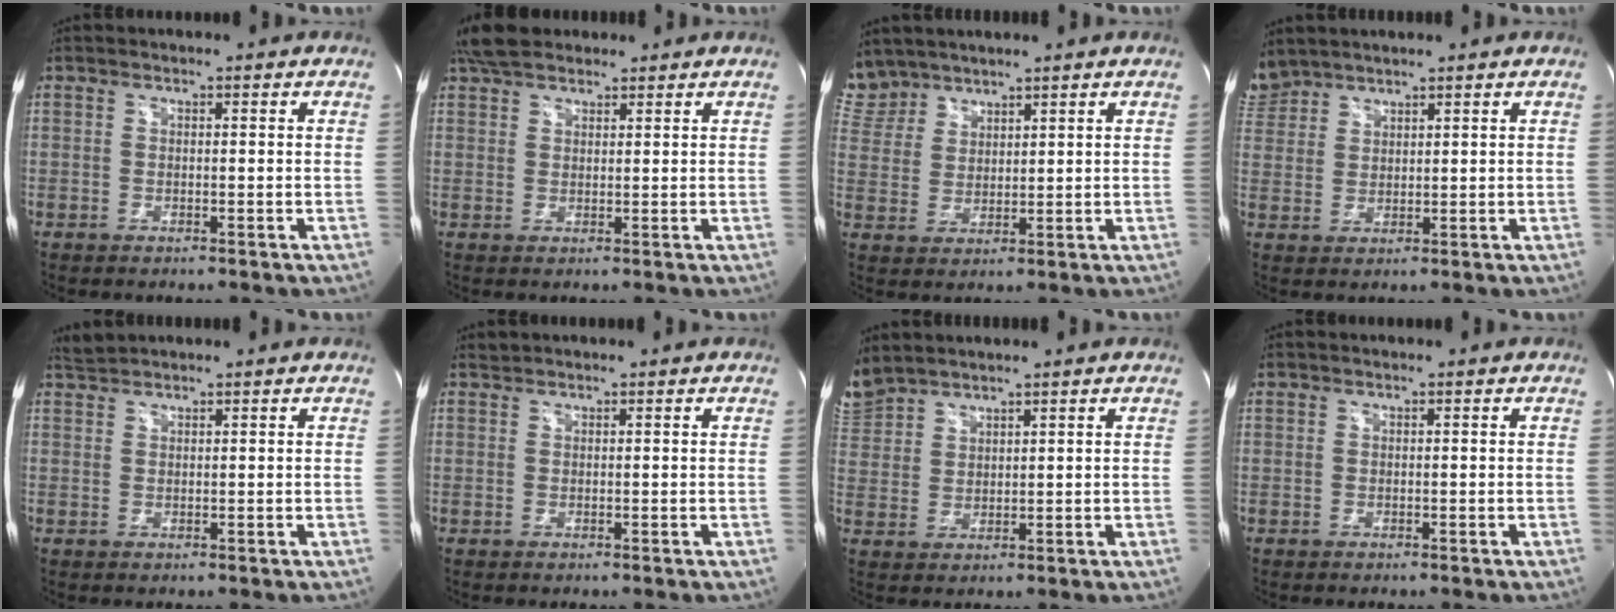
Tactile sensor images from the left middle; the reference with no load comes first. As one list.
[{"total": 6.2, "force": [5.1, 2.6, 2.4], "torque": [-0.047, 0.027, 0.096]}, {"total": 6.6, "force": [6.0, 2.8, 0.0], "torque": [-0.008, 0.011, 0.132]}, {"total": 4.6, "force": [4.4, 1.4, 0.0], "torque": [-0.006, 0.016, 0.096]}, {"total": 1.7, "force": [1.7, -0.3, -0.2], "torque": [-0.006, 0.011, 0.043]}, {"total": 0.7, "force": [0.6, 0.0, -0.2], "torque": [-0.005, 0.006, 0.015]}, {"total": 5.6, "force": [5.4, 1.2, 0.7], "torque": [-0.027, 0.019, 0.116]}, {"total": 0.0}]